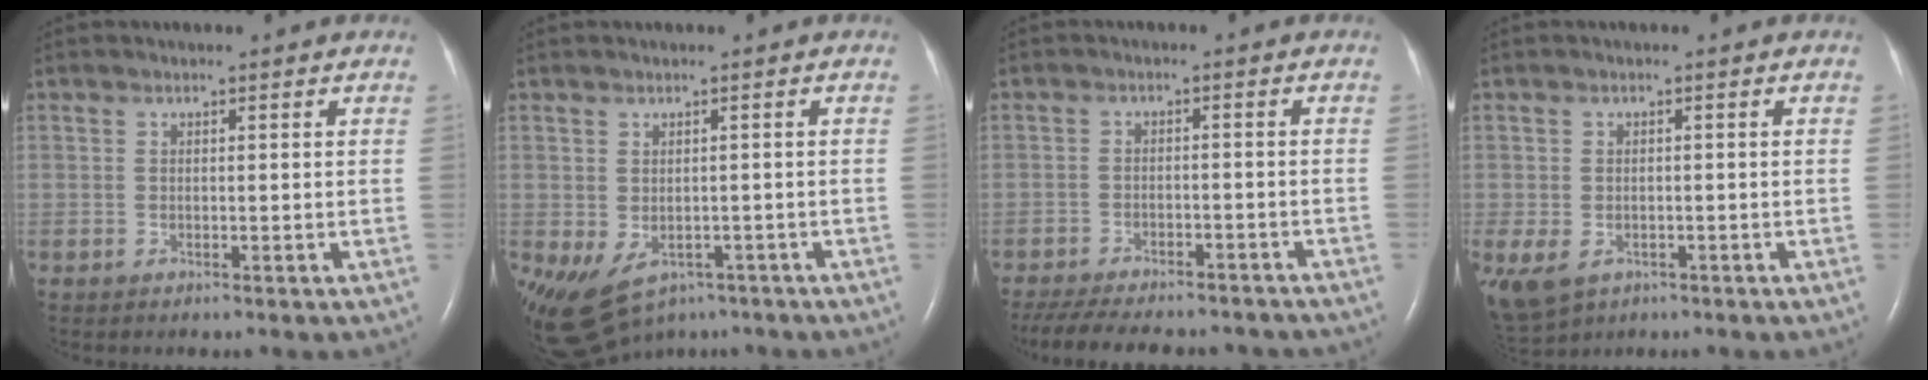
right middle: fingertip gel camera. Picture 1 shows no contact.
{"total": 9.7, "force": [-5.3, 6.2, 5.2], "torque": [-0.105, -0.003, -0.072]}
{"total": 19.0, "force": [-16.4, 5.4, 7.8], "torque": [-0.181, -0.020, -0.214]}
{"total": 13.7, "force": [-5.9, 10.4, 6.8], "torque": [-0.201, -0.014, -0.078]}